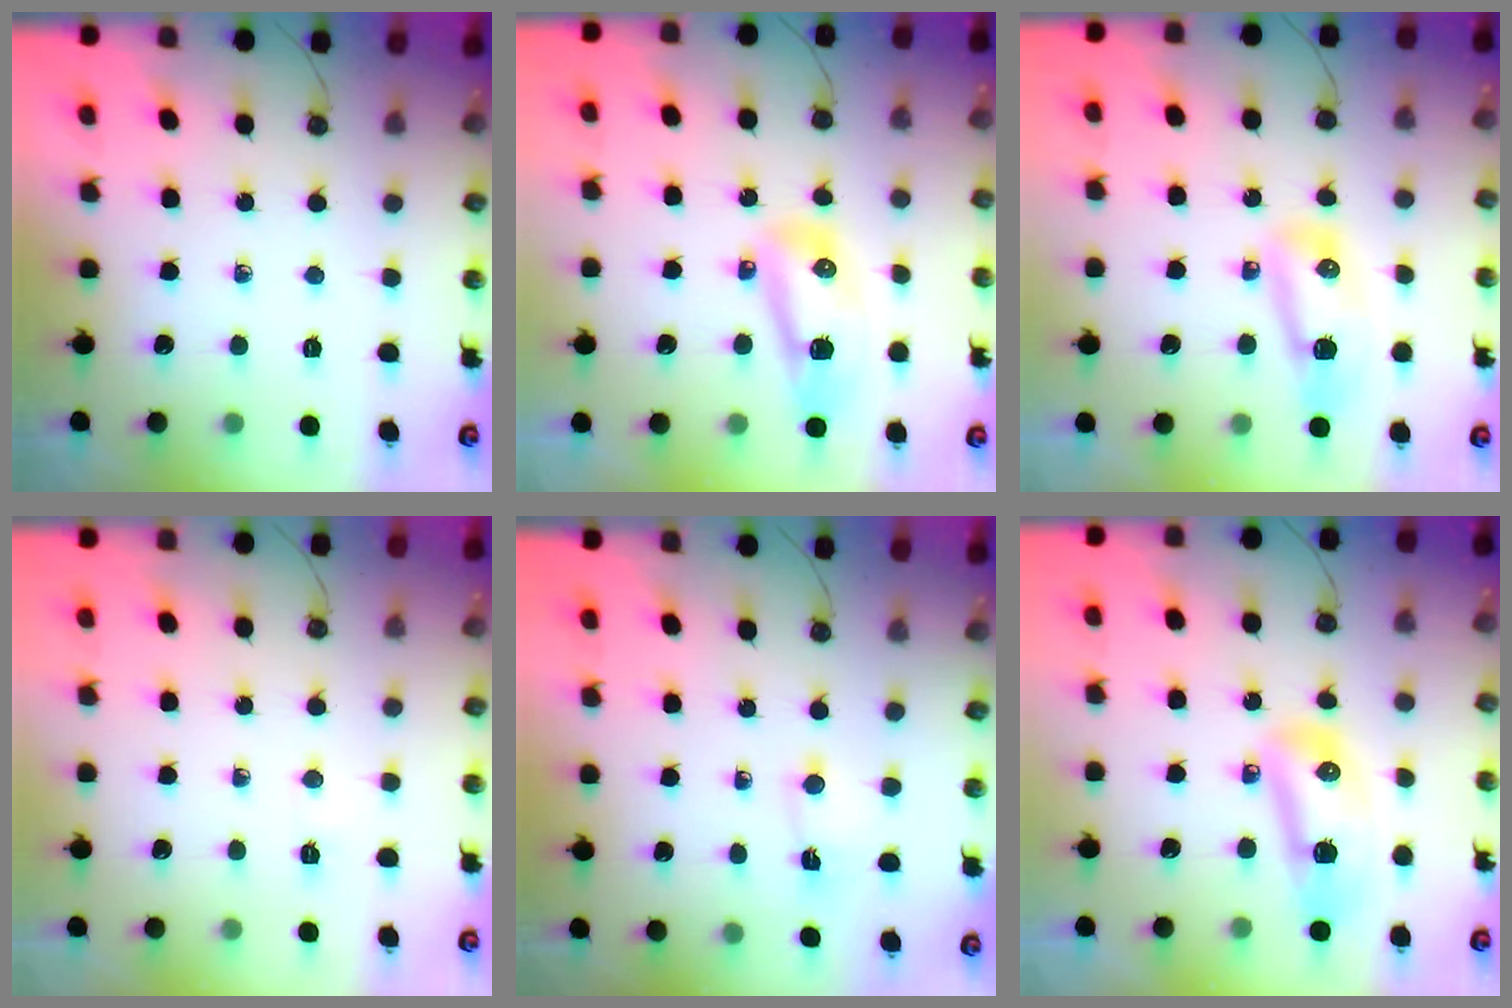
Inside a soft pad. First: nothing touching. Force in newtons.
{"total": 10.5, "press": 10.4, "slide": 1.1}
{"total": 9.2, "press": 9.1, "slide": 1.3}
{"total": 3.7, "press": 3.4, "slide": 1.3}
{"total": 2.6, "press": 1.5, "slide": 2.2}
{"total": 12.0, "press": 11.9, "slide": 1.5}